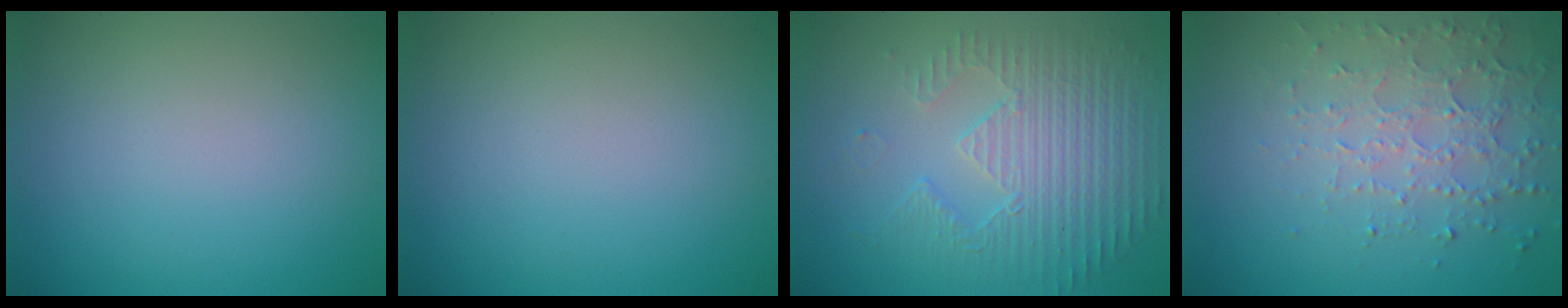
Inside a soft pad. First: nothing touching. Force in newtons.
{"total": 0.0}
{"total": 3.9, "press": 3.6, "slide": 1.5}
{"total": 4.5, "press": 3.3, "slide": 3.1}